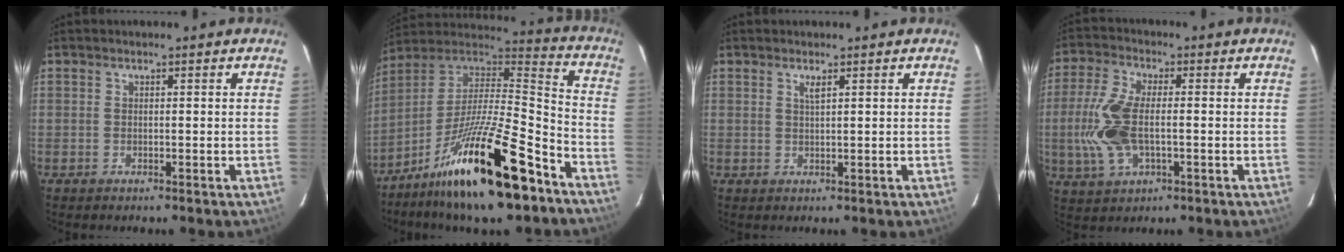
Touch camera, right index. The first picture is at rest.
{"total": 24.2, "force": [-15.3, 5.1, 18.0], "torque": [-0.305, -0.023, -0.260]}
{"total": 1.2, "force": [0.7, 0.1, 1.0], "torque": [-0.019, 0.000, 0.012]}
{"total": 11.5, "force": [-1.4, 5.4, 10.0], "torque": [-0.224, 0.001, -0.027]}